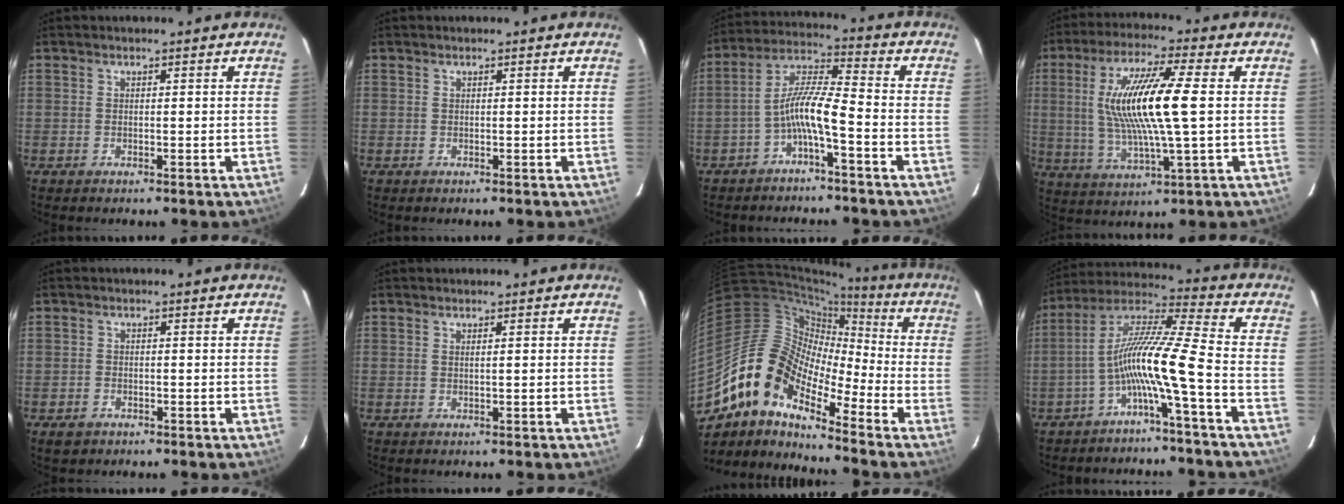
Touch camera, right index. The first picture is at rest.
{"total": 0.0}
{"total": 7.7, "force": [-3.7, 0.7, 6.7], "torque": [-0.152, 0.018, -0.070]}
{"total": 16.0, "force": [1.6, 2.0, 15.8], "torque": [-0.299, 0.000, 0.034]}
{"total": 2.3, "force": [-1.4, 1.7, 0.8], "torque": [-0.020, 0.001, -0.020]}
{"total": 0.6, "force": [0.1, -0.3, 0.6], "torque": [-0.009, 0.000, 0.002]}
{"total": 15.7, "force": [-10.6, 6.7, 9.5], "torque": [-0.158, 0.003, -0.218]}
{"total": 11.6, "force": [-4.6, -0.9, 10.6], "torque": [-0.208, 0.014, -0.091]}